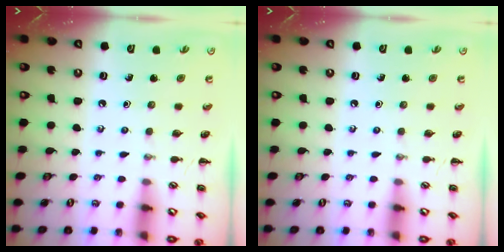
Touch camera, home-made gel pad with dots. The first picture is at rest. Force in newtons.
{"total": 0.0}